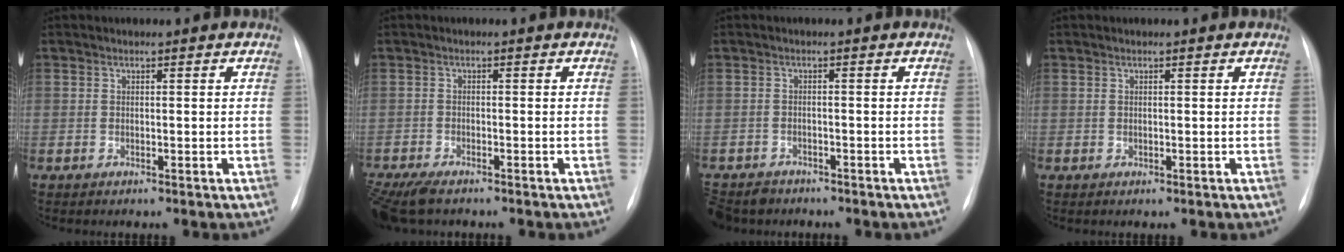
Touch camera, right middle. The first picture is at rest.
{"total": 7.6, "force": [-5.9, 2.4, 4.0], "torque": [-0.077, -0.017, -0.100]}
{"total": 7.4, "force": [-5.9, 4.2, 1.5], "torque": [-0.039, -0.009, -0.093]}
{"total": 0.0}